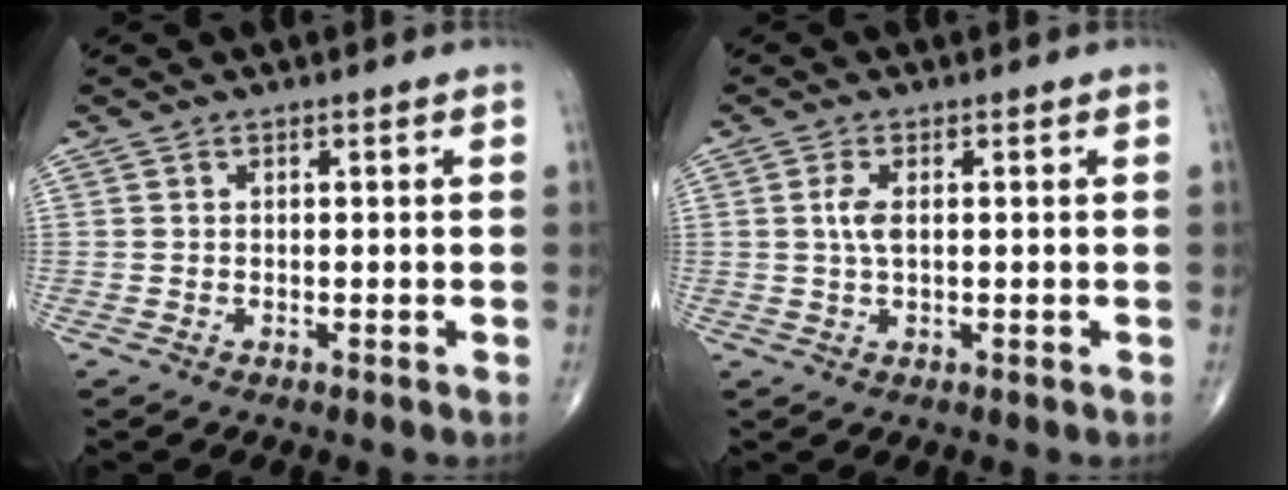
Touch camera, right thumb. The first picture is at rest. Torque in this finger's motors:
{"motor_torque": [-0.29, 0.26, 0.66, 0.11, 0.23]}